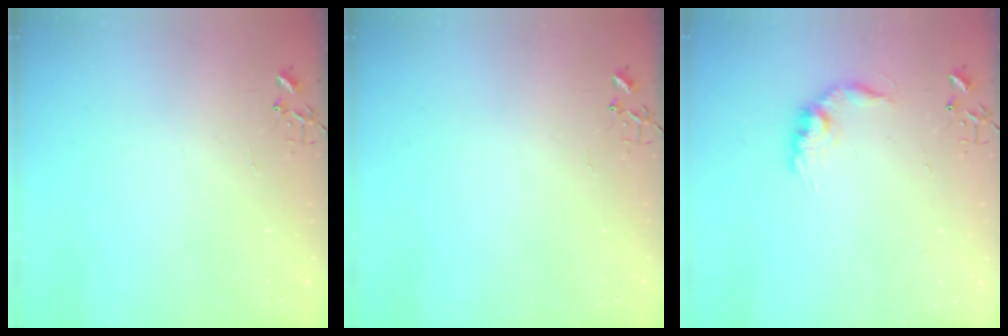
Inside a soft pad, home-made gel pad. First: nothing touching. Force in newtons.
{"total": 0.0}
{"total": 10.6, "press": 10.6, "slide": 0.5}